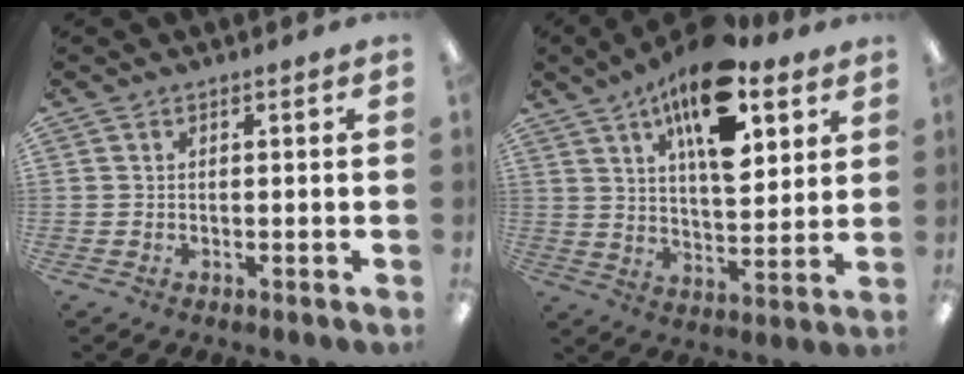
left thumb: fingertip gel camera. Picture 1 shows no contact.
{"total": 18.8, "force": [10.8, 8.1, 13.1], "torque": [-0.205, -0.050, 0.178]}